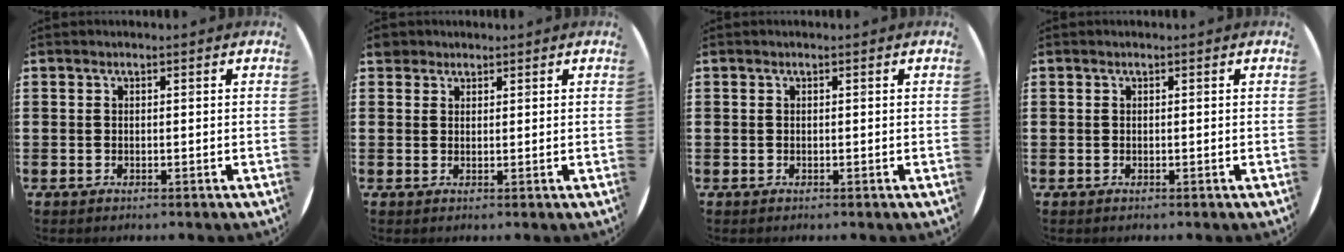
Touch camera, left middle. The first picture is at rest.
{"total": 1.7, "force": [1.5, 0.8, 0.1], "torque": [0.003, 0.002, 0.028]}
{"total": 0.0}
{"total": 0.0}